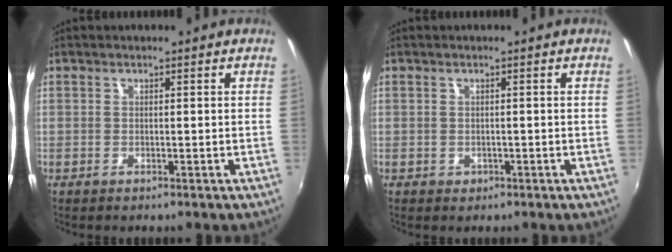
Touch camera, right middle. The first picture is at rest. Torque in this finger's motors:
{"motor_torque": [0.28, -0.25, -0.03, 0.00]}